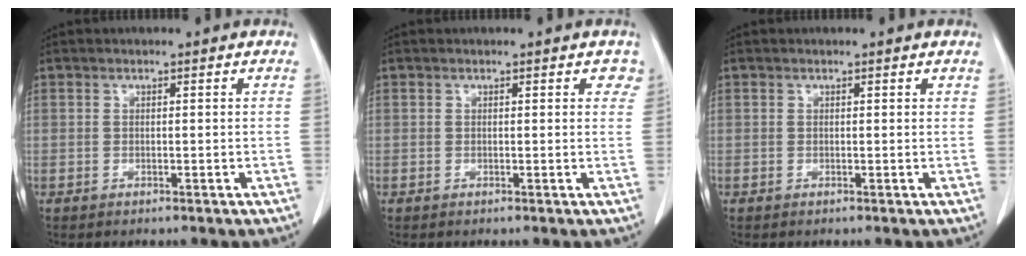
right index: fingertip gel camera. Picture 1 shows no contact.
{"total": 1.7, "force": [1.1, 1.1, 0.9], "torque": [0.007, 0.004, 0.002]}
{"total": 0.0}